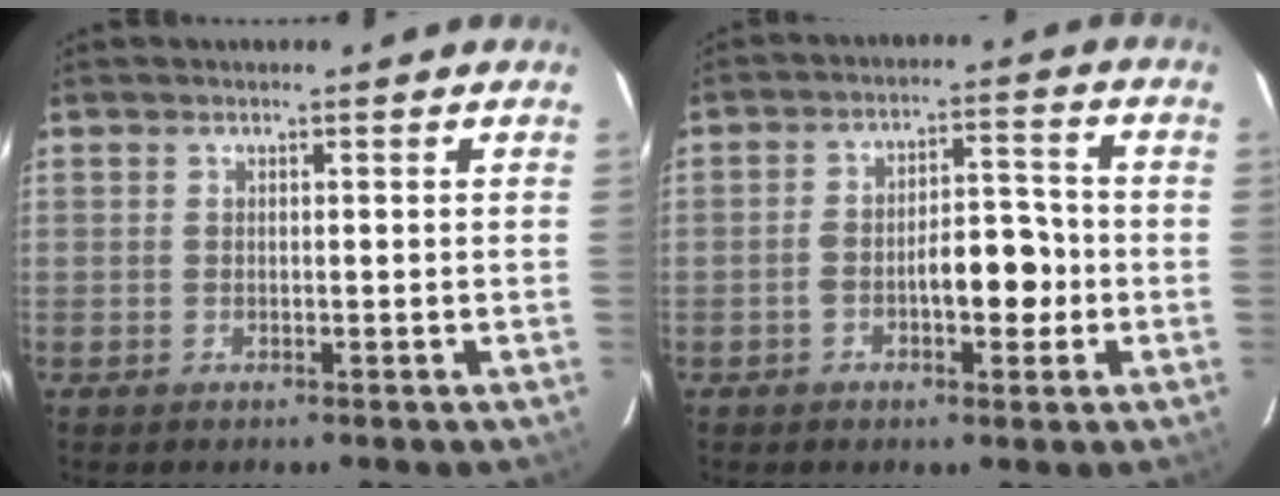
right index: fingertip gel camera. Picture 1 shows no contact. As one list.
[{"total": 7.8, "force": [-2.1, 3.0, 6.8], "torque": [-0.113, 0.027, -0.031]}]